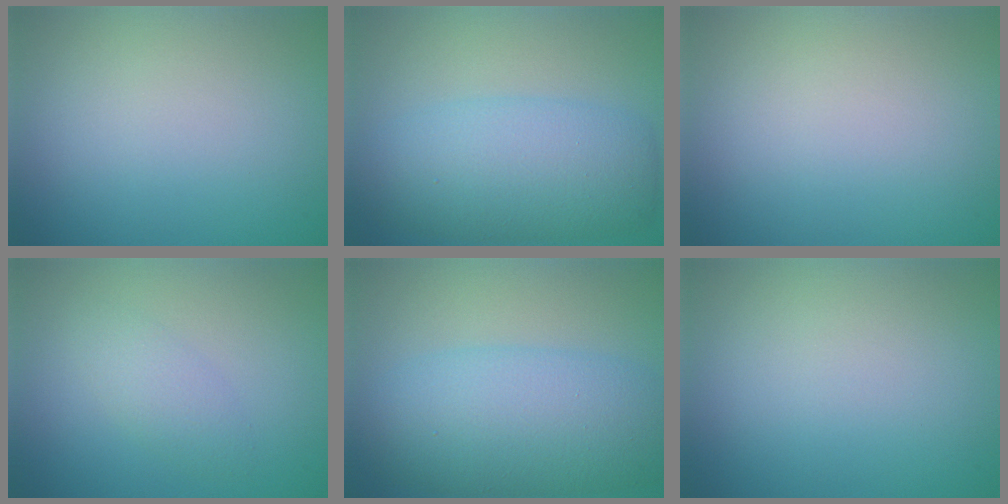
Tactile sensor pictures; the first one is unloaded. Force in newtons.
{"total": 6.7, "press": 6.7, "slide": 0.1}
{"total": 0.0}
{"total": 1.8, "press": 1.8, "slide": 0.2}
{"total": 8.0, "press": 8.0, "slide": 0.2}
{"total": 0.0}